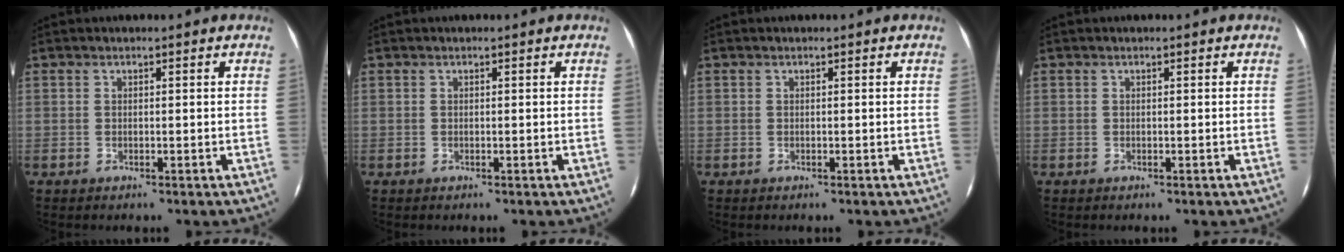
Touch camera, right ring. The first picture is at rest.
{"total": 0.0}
{"total": 0.0}
{"total": 0.0}